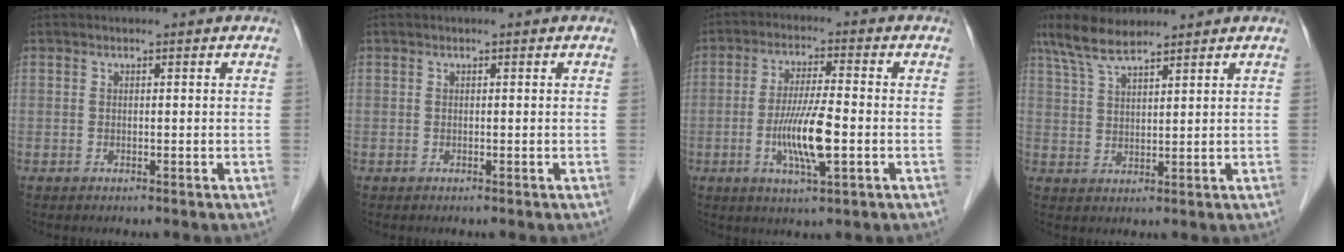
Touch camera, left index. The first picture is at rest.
{"total": 0.0}
{"total": 8.6, "force": [-2.2, 0.8, 8.3], "torque": [-0.160, -0.010, -0.045]}
{"total": 7.0, "force": [5.5, 1.3, 4.0], "torque": [-0.090, 0.019, 0.105]}